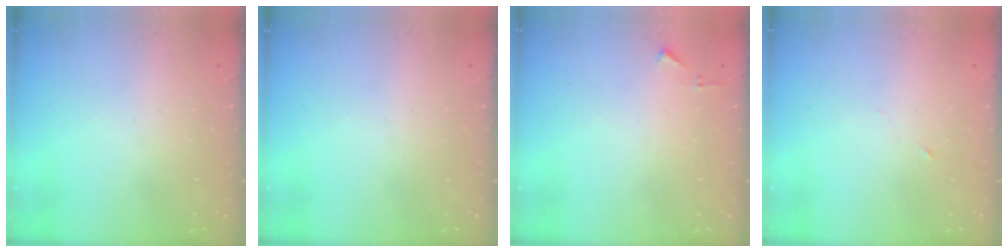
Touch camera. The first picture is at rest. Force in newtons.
{"total": 0.0}
{"total": 3.7, "press": 3.7, "slide": 0.5}
{"total": 2.7, "press": 2.5, "slide": 1.0}